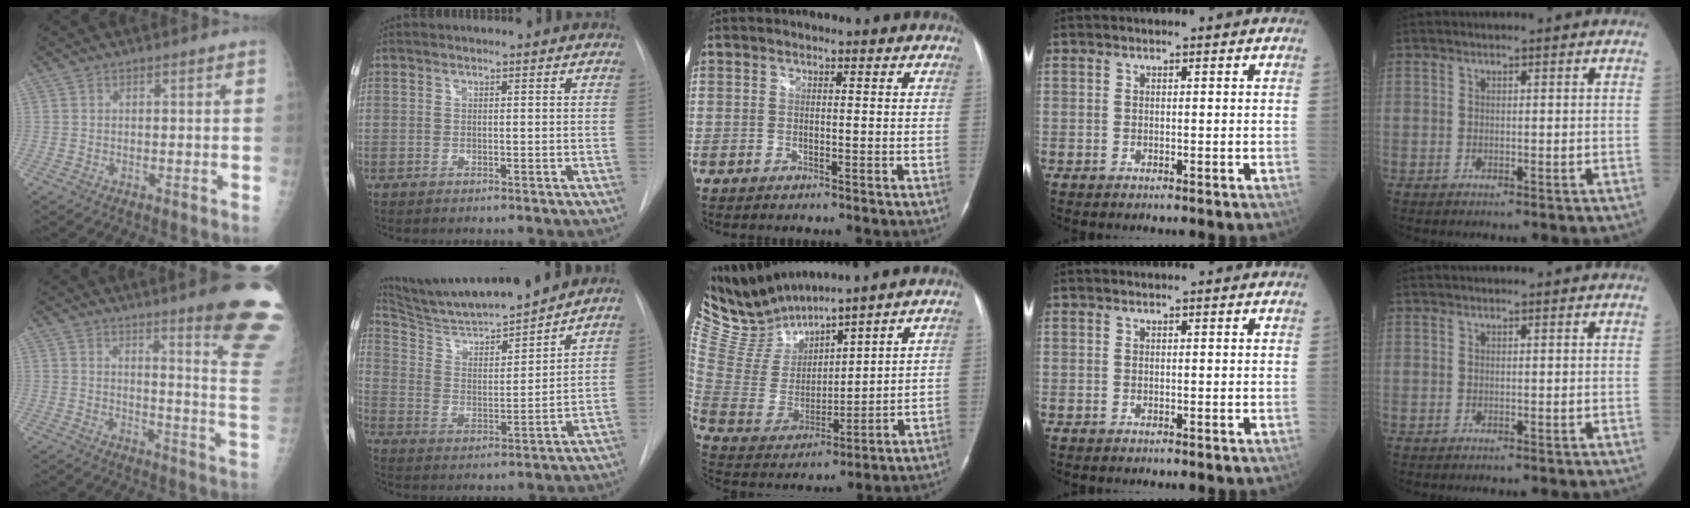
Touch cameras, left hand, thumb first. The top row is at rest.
{"thumb": {"total": 18.0, "force": [13.0, 0.8, 12.5], "torque": [-0.127, -0.113, 0.160]}, "index": {"total": 15.3, "force": [14.1, 0.3, 6.0], "torque": [-0.108, -0.013, 0.245]}, "middle": {"total": 10.9, "force": [10.8, 0.0, 1.9], "torque": [-0.071, 0.003, 0.239]}}